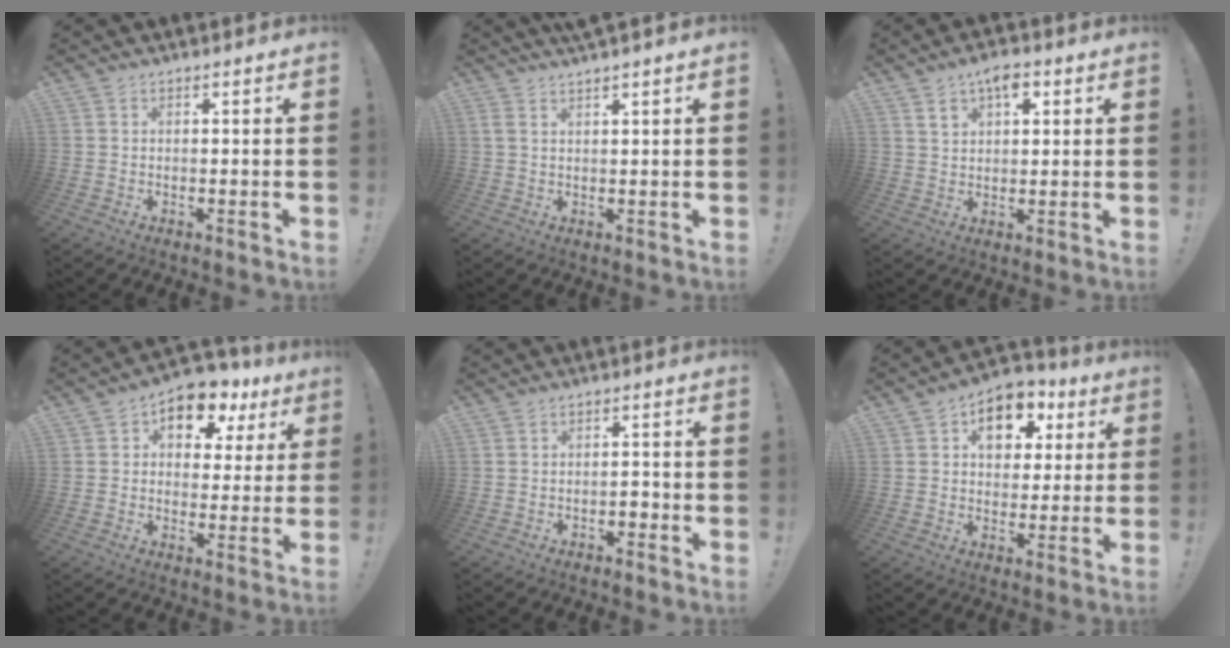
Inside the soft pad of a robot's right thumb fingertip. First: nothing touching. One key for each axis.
{"total": 2.8, "fx": 2.1, "fy": -0.3, "fz": 1.8, "tx": -0.045, "ty": -0.003, "tz": 0.036}
{"total": 6.8, "fx": 3.4, "fy": 4.2, "fz": 4.1, "tx": -0.063, "ty": -0.005, "tz": 0.061}
{"total": 9.5, "fx": 5.0, "fy": 6.6, "fz": 4.6, "tx": -0.056, "ty": -0.032, "tz": 0.091}
{"total": 2.0, "fx": -1.4, "fy": 0.9, "fz": 1.1, "tx": -0.023, "ty": 0.006, "tz": -0.023}
{"total": 11.5, "fx": 4.0, "fy": 8.7, "fz": 6.4, "tx": -0.077, "ty": -0.009, "tz": 0.071}